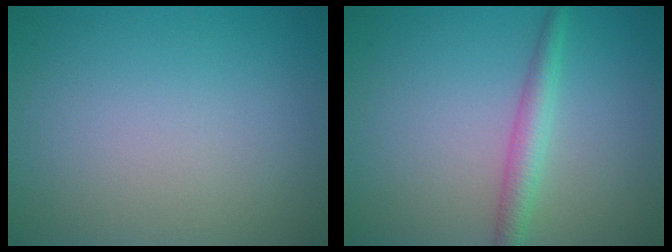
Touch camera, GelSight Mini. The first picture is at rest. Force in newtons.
{"total": 2.5, "press": 2.5, "slide": 0.1}